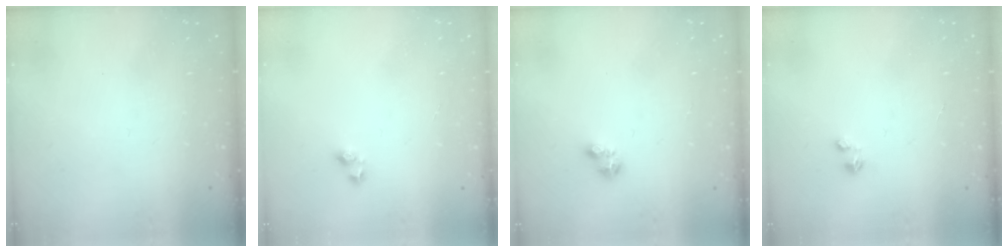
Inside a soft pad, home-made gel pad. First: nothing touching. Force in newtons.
{"total": 2.2, "press": 1.9, "slide": 1.1}
{"total": 4.0, "press": 3.9, "slide": 0.6}
{"total": 0.0}